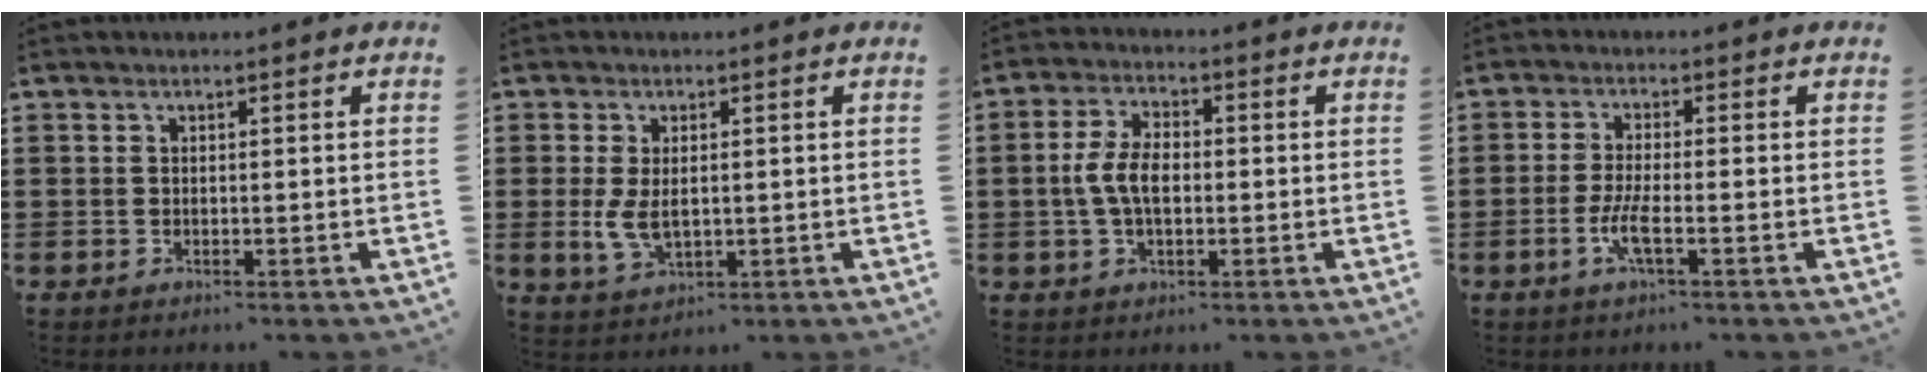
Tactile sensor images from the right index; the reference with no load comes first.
{"total": 4.3, "force": [0.0, 2.1, 3.7], "torque": [-0.092, -0.004, -0.005]}
{"total": 6.0, "force": [-0.5, 3.1, 5.1], "torque": [-0.121, -0.002, -0.017]}
{"total": 4.3, "force": [-1.6, 0.7, 3.9], "torque": [-0.087, -0.008, -0.036]}